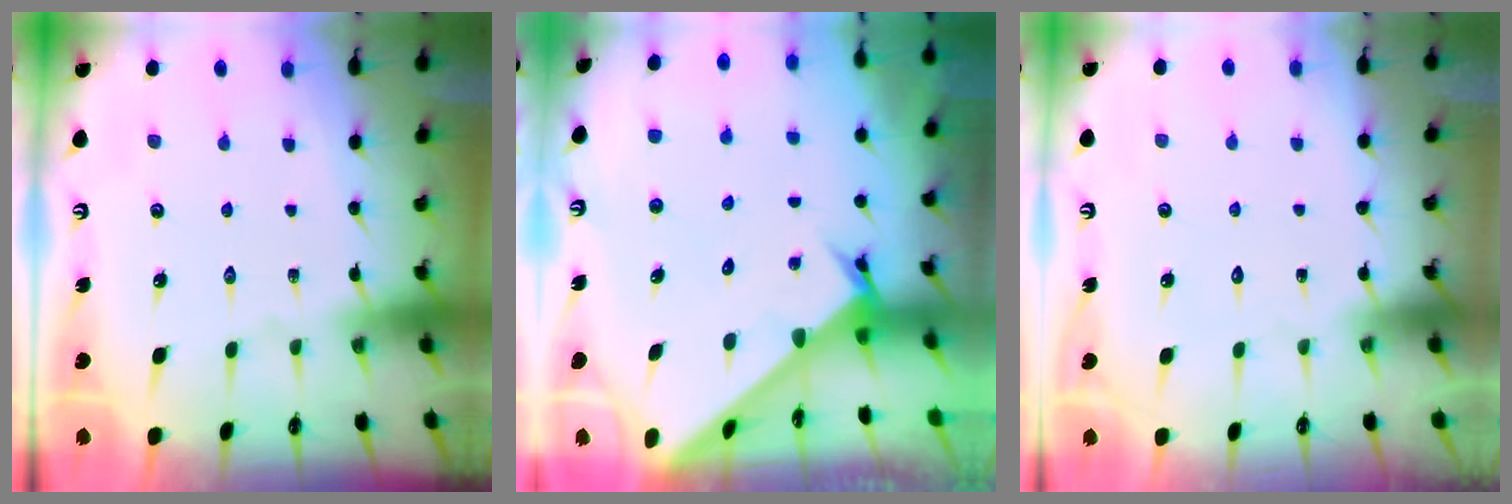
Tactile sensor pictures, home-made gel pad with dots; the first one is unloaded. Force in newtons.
{"total": 2.7, "press": 2.7, "slide": 0.3}
{"total": 1.5, "press": 1.5, "slide": 0.1}